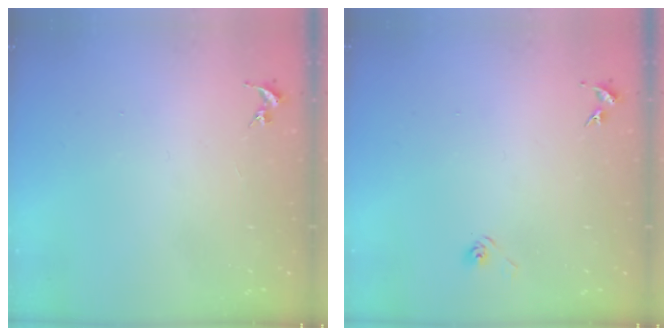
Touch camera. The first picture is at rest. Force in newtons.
{"total": 2.9, "press": 2.5, "slide": 1.5}